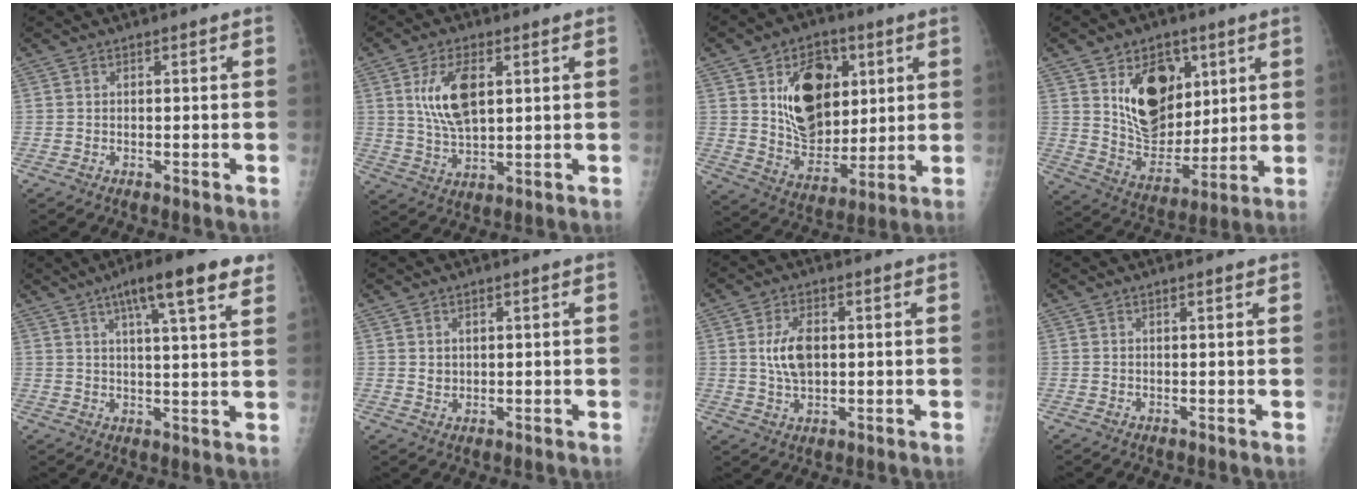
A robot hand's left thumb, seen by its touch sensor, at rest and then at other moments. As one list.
[{"total": 10.1, "force": [3.0, 4.9, 8.3], "torque": [-0.152, -0.011, 0.061]}, {"total": 17.2, "force": [5.0, 11.8, 11.5], "torque": [-0.130, -0.027, 0.094]}, {"total": 16.4, "force": [6.3, 11.0, 10.5], "torque": [-0.115, -0.041, 0.124]}, {"total": 13.8, "force": [7.9, 2.3, 11.0], "torque": [-0.154, -0.018, 0.114]}, {"total": 1.7, "force": [0.7, 1.3, 0.9], "torque": [-0.009, -0.006, 0.018]}, {"total": 6.4, "force": [0.9, 3.6, 5.2], "torque": [-0.094, -0.002, 0.021]}, {"total": 1.2, "force": [0.9, 0.2, 0.8], "torque": [-0.009, 0.001, 0.013]}]